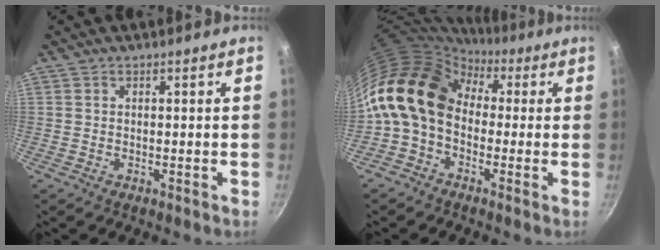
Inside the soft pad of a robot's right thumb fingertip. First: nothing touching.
{"total": 15.0, "force": [1.1, 11.1, 10.0], "torque": [-0.161, 0.032, -0.007]}